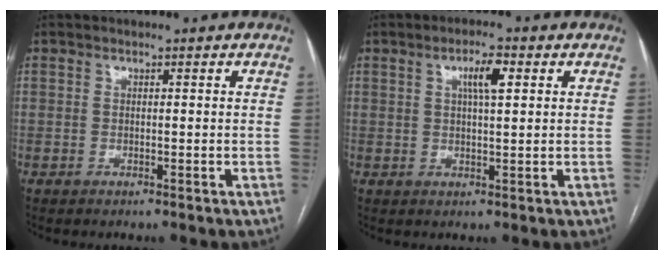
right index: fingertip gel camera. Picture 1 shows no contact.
{"total": 4.3, "force": [1.5, 0.8, 3.9], "torque": [-0.070, 0.005, 0.027]}